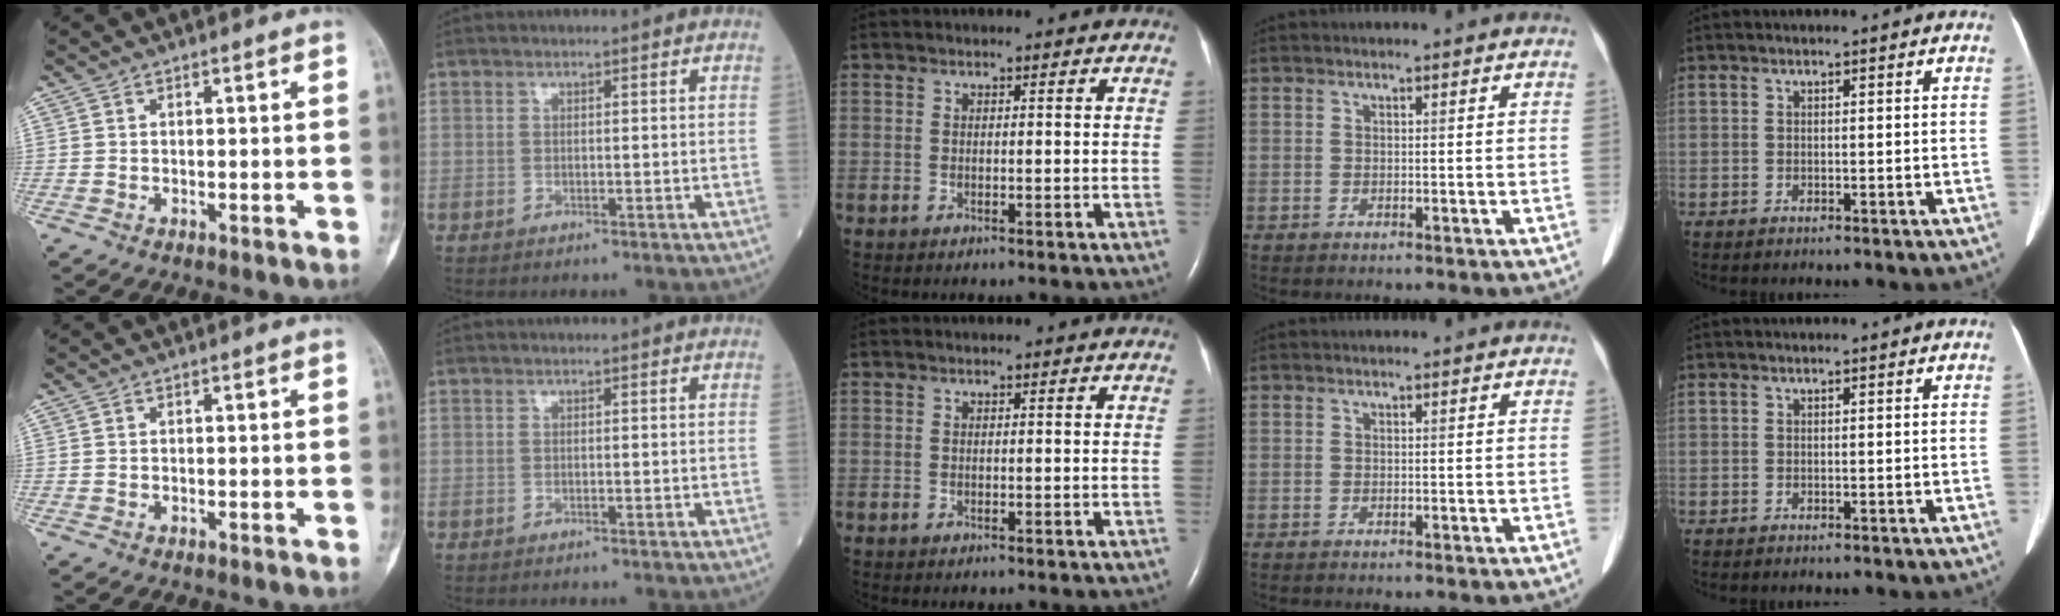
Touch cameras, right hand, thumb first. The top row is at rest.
{}